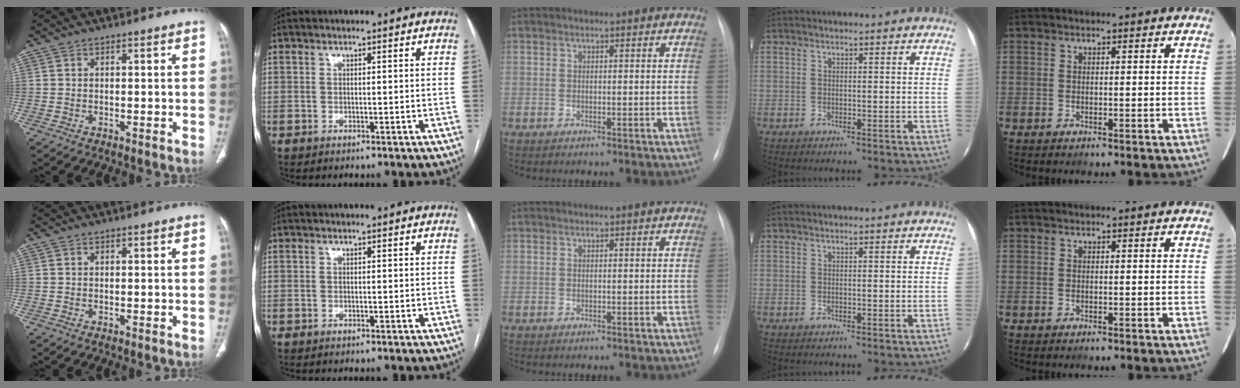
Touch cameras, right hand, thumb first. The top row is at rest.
{}